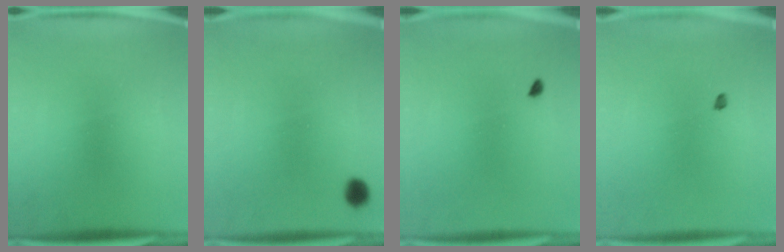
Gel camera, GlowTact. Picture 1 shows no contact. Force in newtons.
{"total": 2.2}
{"total": 0.8}
{"total": 0.9}